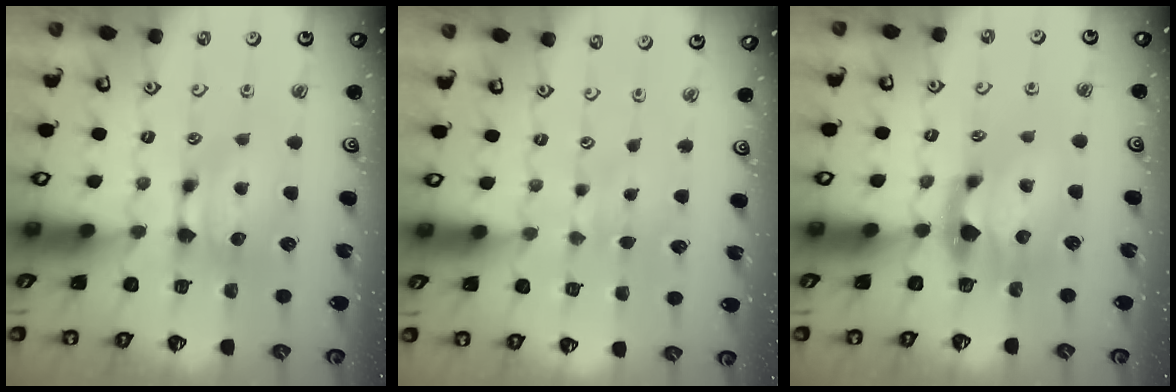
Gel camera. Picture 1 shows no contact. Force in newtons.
{"total": 3.5, "press": 3.4, "slide": 0.5}
{"total": 2.2, "press": 1.8, "slide": 1.3}